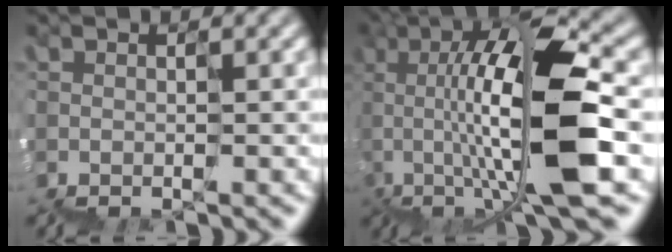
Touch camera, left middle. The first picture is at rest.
{"total": 11.4, "force": [1.0, 4.1, 10.6], "torque": [-0.181, 0.015, 0.023]}